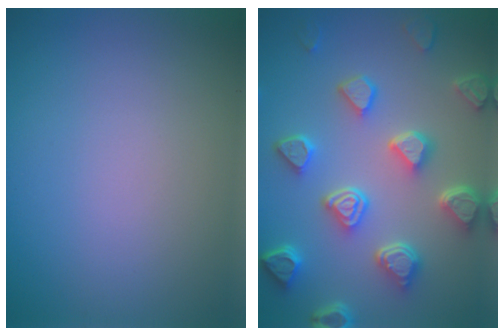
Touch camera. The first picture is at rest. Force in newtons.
{"total": 6.8, "press": 5.4, "slide": 4.2}